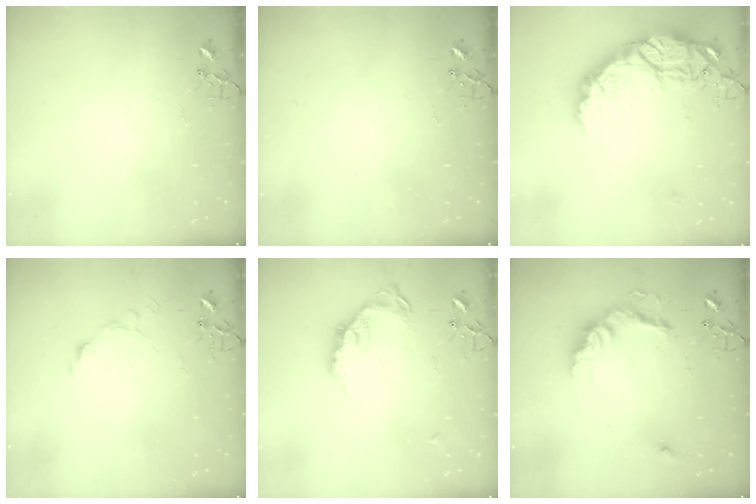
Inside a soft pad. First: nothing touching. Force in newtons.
{"total": 0.0}
{"total": 19.2, "press": 19.1, "slide": 1.5}
{"total": 7.3, "press": 7.3, "slide": 0.8}
{"total": 14.2, "press": 14.2, "slide": 0.6}
{"total": 17.3, "press": 17.2, "slide": 1.5}